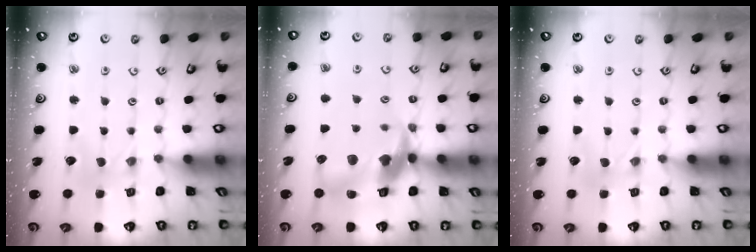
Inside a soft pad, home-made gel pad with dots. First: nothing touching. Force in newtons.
{"total": 17.4, "press": 17.2, "slide": 2.4}
{"total": 0.0}